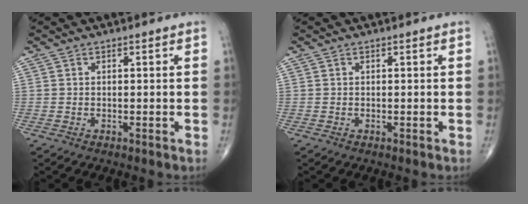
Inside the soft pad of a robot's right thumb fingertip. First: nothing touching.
{"total": 0.0}